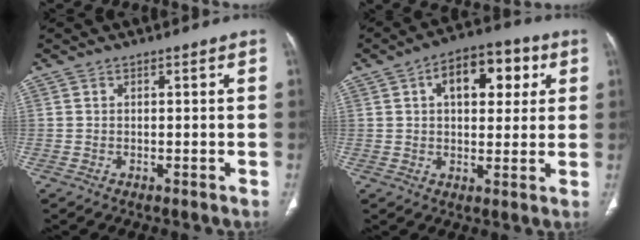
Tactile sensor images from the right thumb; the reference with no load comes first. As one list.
[{"total": 12.4, "force": [4.0, 7.0, 9.4], "torque": [-0.100, 0.013, 0.056]}]